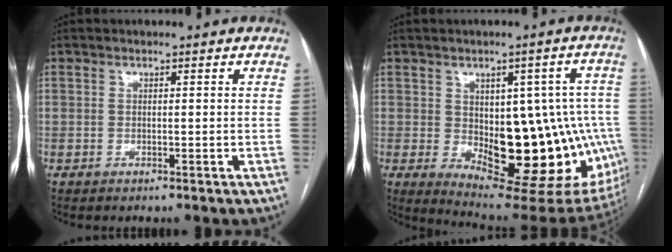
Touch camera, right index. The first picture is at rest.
{"total": 21.9, "force": [-3.2, 10.0, 19.2], "torque": [-0.182, 0.015, -0.015]}